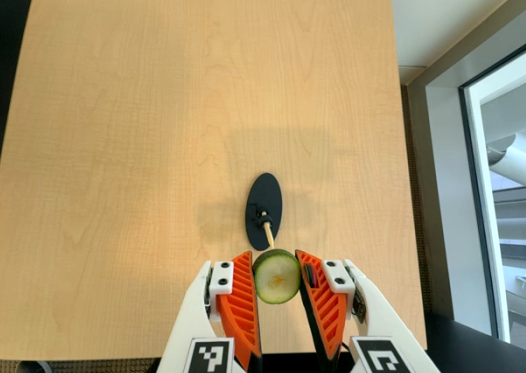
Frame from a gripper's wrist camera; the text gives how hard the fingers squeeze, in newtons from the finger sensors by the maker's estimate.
{"total": 7.7, "left": 7.6, "right": 7.9}